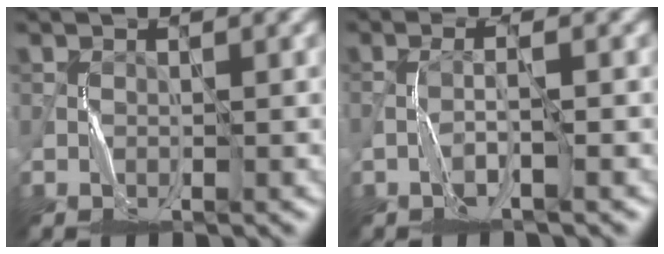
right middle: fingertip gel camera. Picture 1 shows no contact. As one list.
[{"total": 1.6, "force": [-0.7, -0.6, 1.3], "torque": [-0.026, 0.006, -0.019]}]